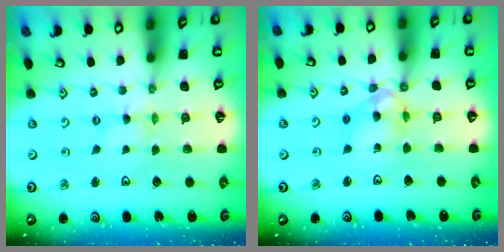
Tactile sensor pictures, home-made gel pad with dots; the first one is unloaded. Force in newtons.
{"total": 10.8, "press": 10.7, "slide": 1.3}